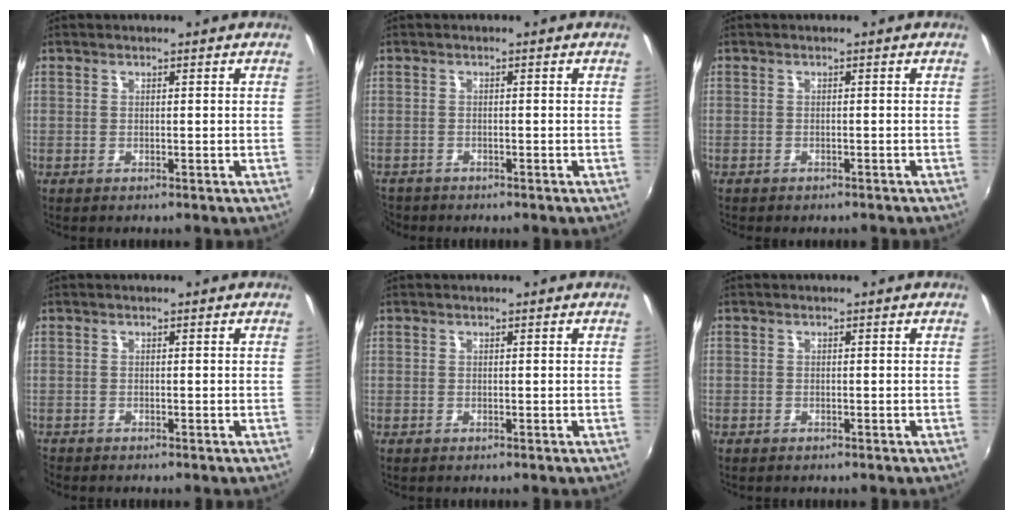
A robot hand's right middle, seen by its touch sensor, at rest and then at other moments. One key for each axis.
{"total": 3.6, "fx": -3.1, "fy": 1.8, "fz": 0.7, "tx": -0.029, "ty": -0.013, "tz": -0.059}
{"total": 1.3, "fx": -1.2, "fy": 0.4, "fz": 0.4, "tx": -0.013, "ty": -0.007, "tz": -0.016}
{"total": 1.0, "fx": -0.9, "fy": 0.4, "fz": -0.1, "tx": -0.003, "ty": -0.002, "tz": -0.019}
{"total": 0.0}
{"total": 0.8, "fx": -0.6, "fy": 0.5, "fz": 0.0, "tx": -0.003, "ty": 0.001, "tz": -0.012}